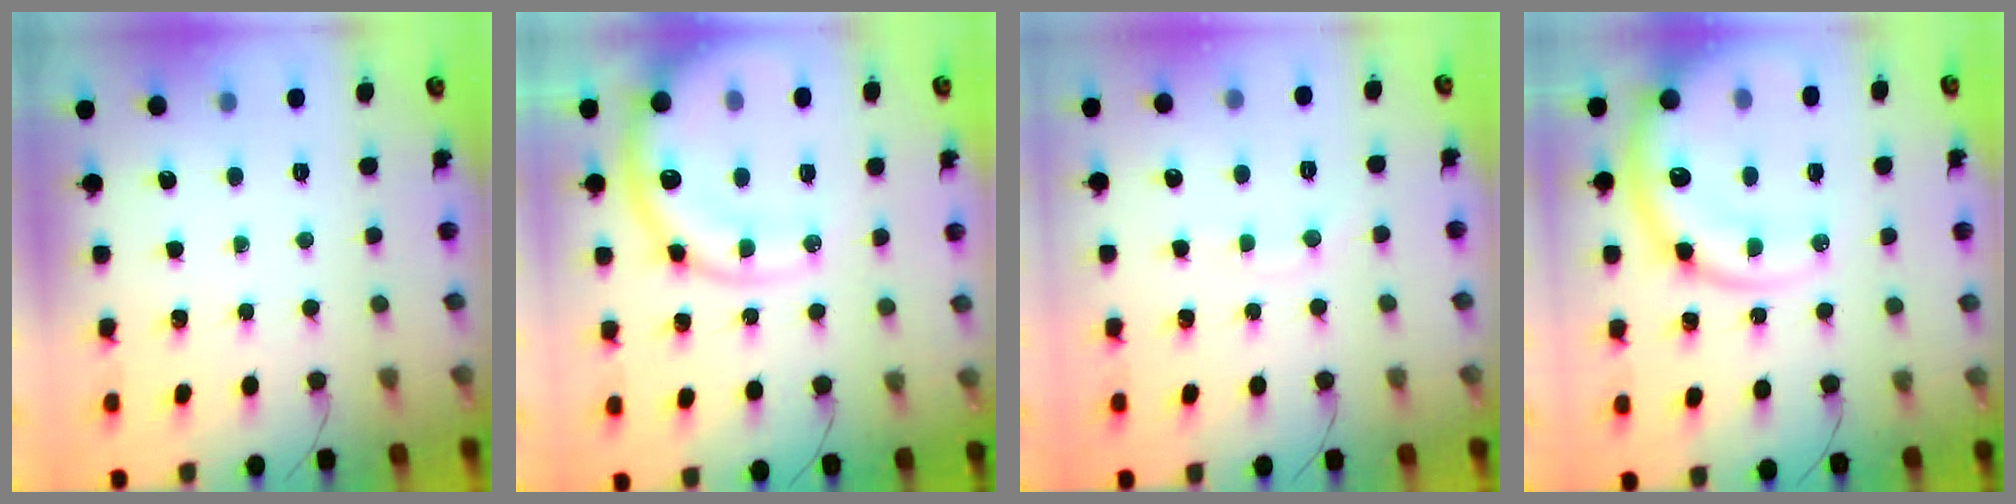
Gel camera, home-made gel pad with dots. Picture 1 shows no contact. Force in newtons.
{"total": 17.8, "press": 17.4, "slide": 4.0}
{"total": 4.6, "press": 4.4, "slide": 1.3}
{"total": 17.5, "press": 16.9, "slide": 4.5}